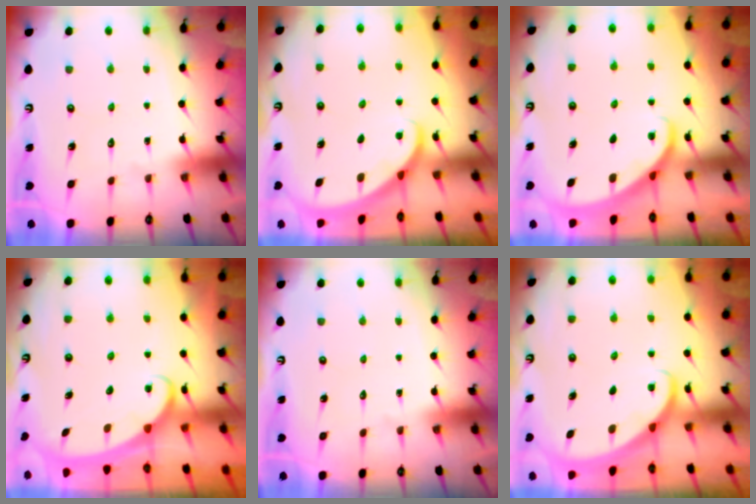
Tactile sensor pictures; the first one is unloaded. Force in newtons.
{"total": 2.1, "press": 2.1, "slide": 0.1}
{"total": 1.9, "press": 1.9, "slide": 0.2}
{"total": 2.3, "press": 2.3, "slide": 0.4}
{"total": 0.0}
{"total": 1.5, "press": 1.5, "slide": 0.1}